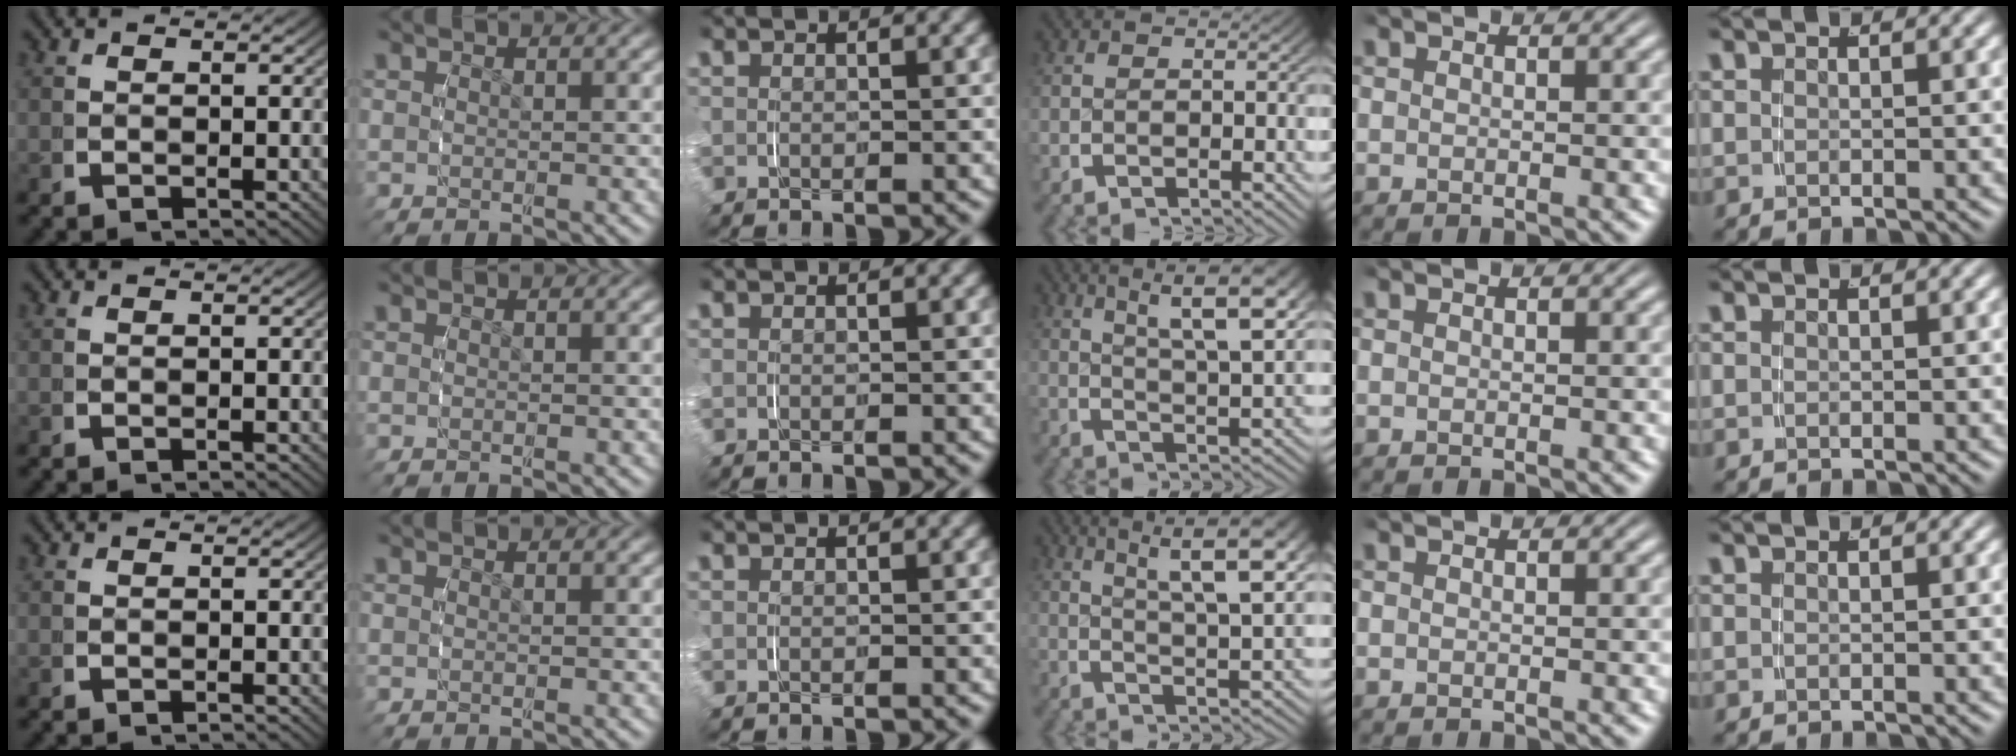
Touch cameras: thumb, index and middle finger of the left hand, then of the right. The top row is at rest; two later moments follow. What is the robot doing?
{"motion": "grasp_and_lifting", "object": "measuring cup"}